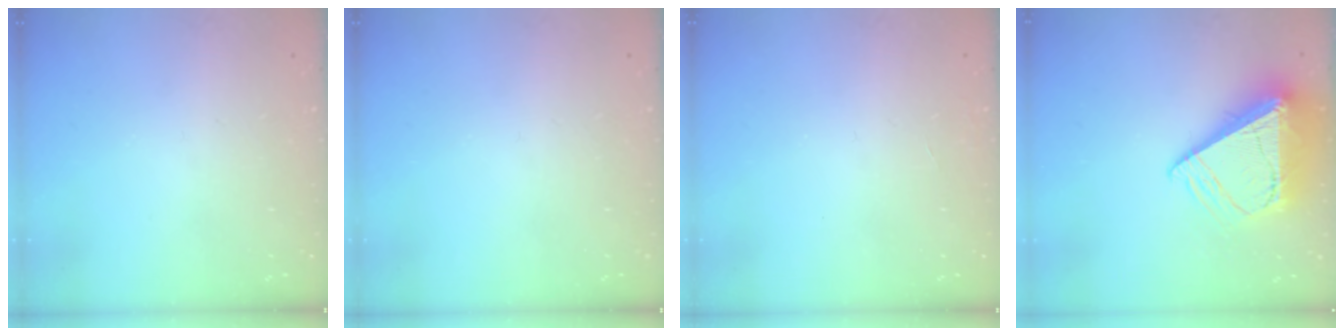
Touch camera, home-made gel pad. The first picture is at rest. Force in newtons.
{"total": 0.0}
{"total": 0.0}
{"total": 14.6, "press": 14.5, "slide": 1.5}